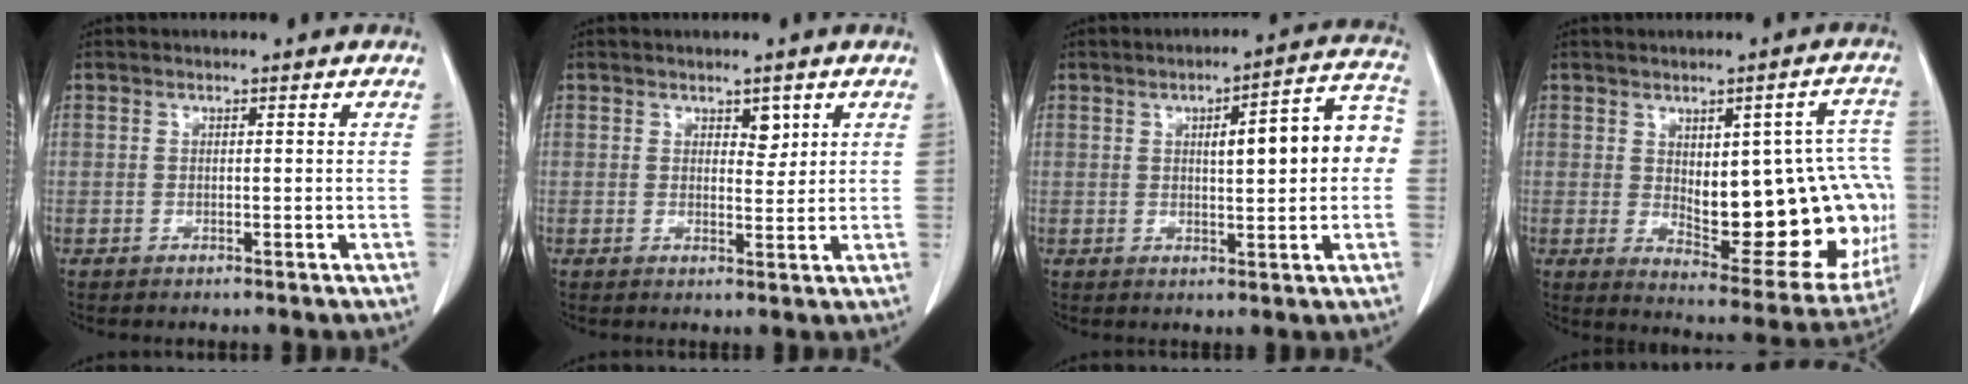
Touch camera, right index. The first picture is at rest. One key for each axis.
{"total": 2.3, "fx": 1.3, "fy": 1.3, "fz": 1.4, "tx": -0.015, "ty": -0.003, "tz": 0.021}
{"total": 10.9, "fx": 1.1, "fy": 2.3, "fz": 10.6, "tx": -0.137, "ty": 0.037, "tz": 0.014}
{"total": 21.4, "fx": -0.5, "fy": 7.6, "fz": 20.0, "tx": -0.188, "ty": 0.019, "tz": 0.024}